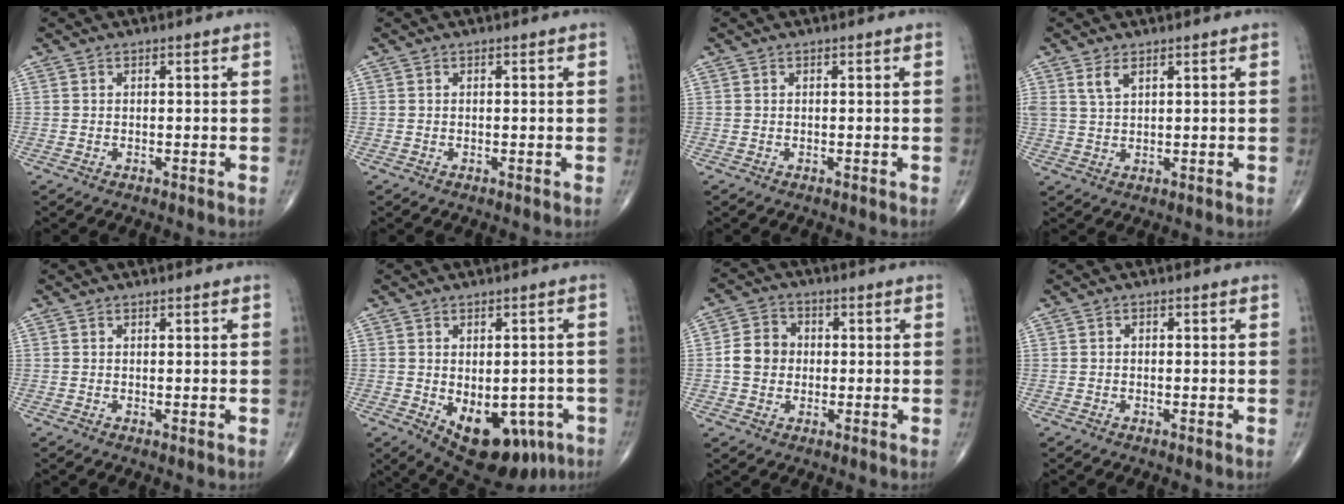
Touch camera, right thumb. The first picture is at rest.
{"total": 0.0}
{"total": 0.0}
{"total": 3.1, "force": [1.8, 1.4, 2.0], "torque": [-0.039, -0.005, 0.044]}
{"total": 0.0}
{"total": 15.1, "force": [-5.6, 8.7, 11.0], "torque": [-0.128, 0.003, -0.058]}
{"total": 6.7, "force": [-0.2, 5.8, 3.3], "torque": [-0.043, 0.015, -0.013]}
{"total": 0.5, "force": [0.0, 0.4, 0.4], "torque": [-0.005, 0.001, -0.002]}